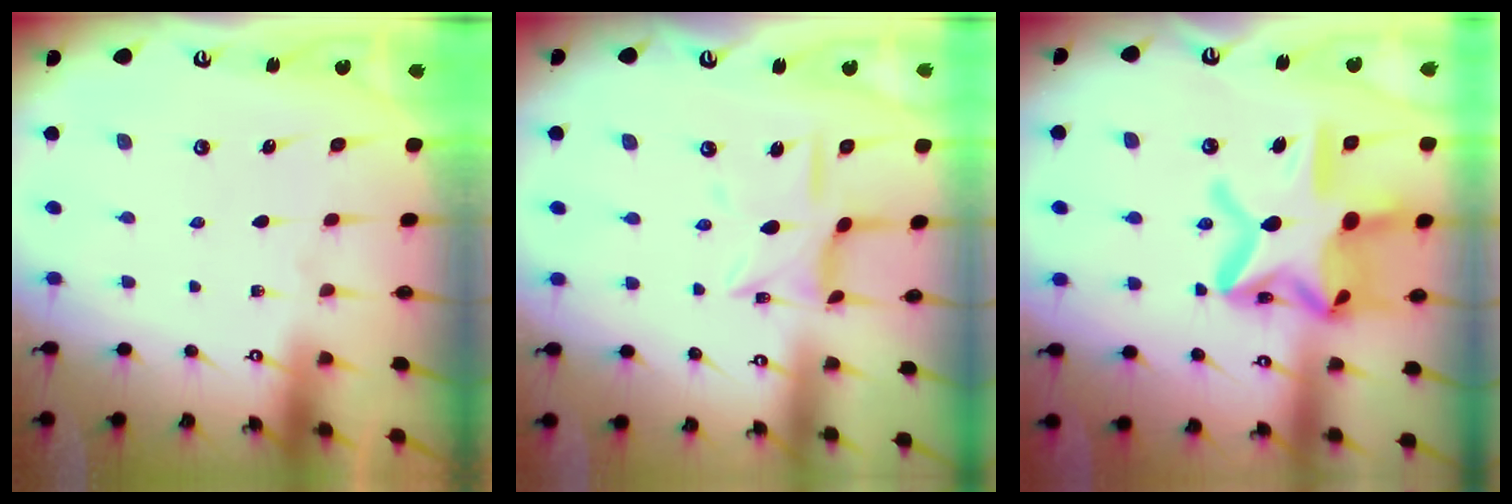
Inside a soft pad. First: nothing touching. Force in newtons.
{"total": 8.4, "press": 8.4, "slide": 0.6}
{"total": 23.0, "press": 23.0, "slide": 1.7}